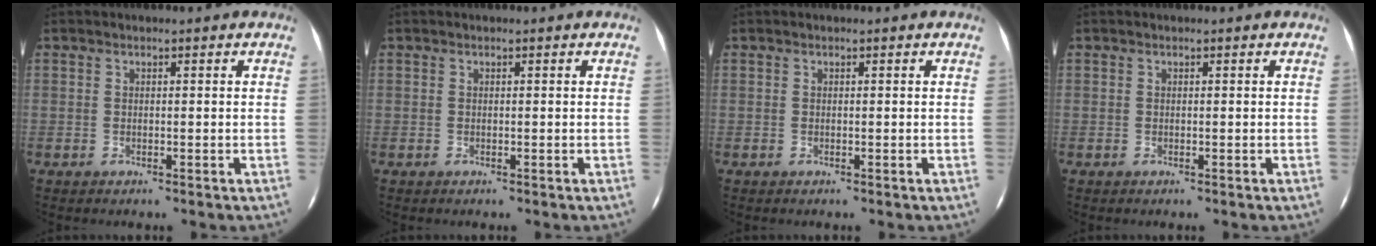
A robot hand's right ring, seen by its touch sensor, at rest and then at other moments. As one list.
[{"total": 0.0}, {"total": 0.0}, {"total": 0.0}]